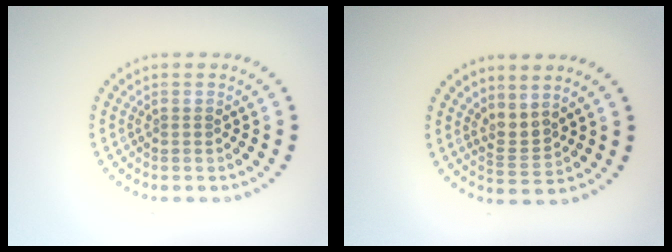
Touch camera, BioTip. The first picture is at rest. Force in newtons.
{"total": 1.9, "press": 1.3, "slide": 1.4}